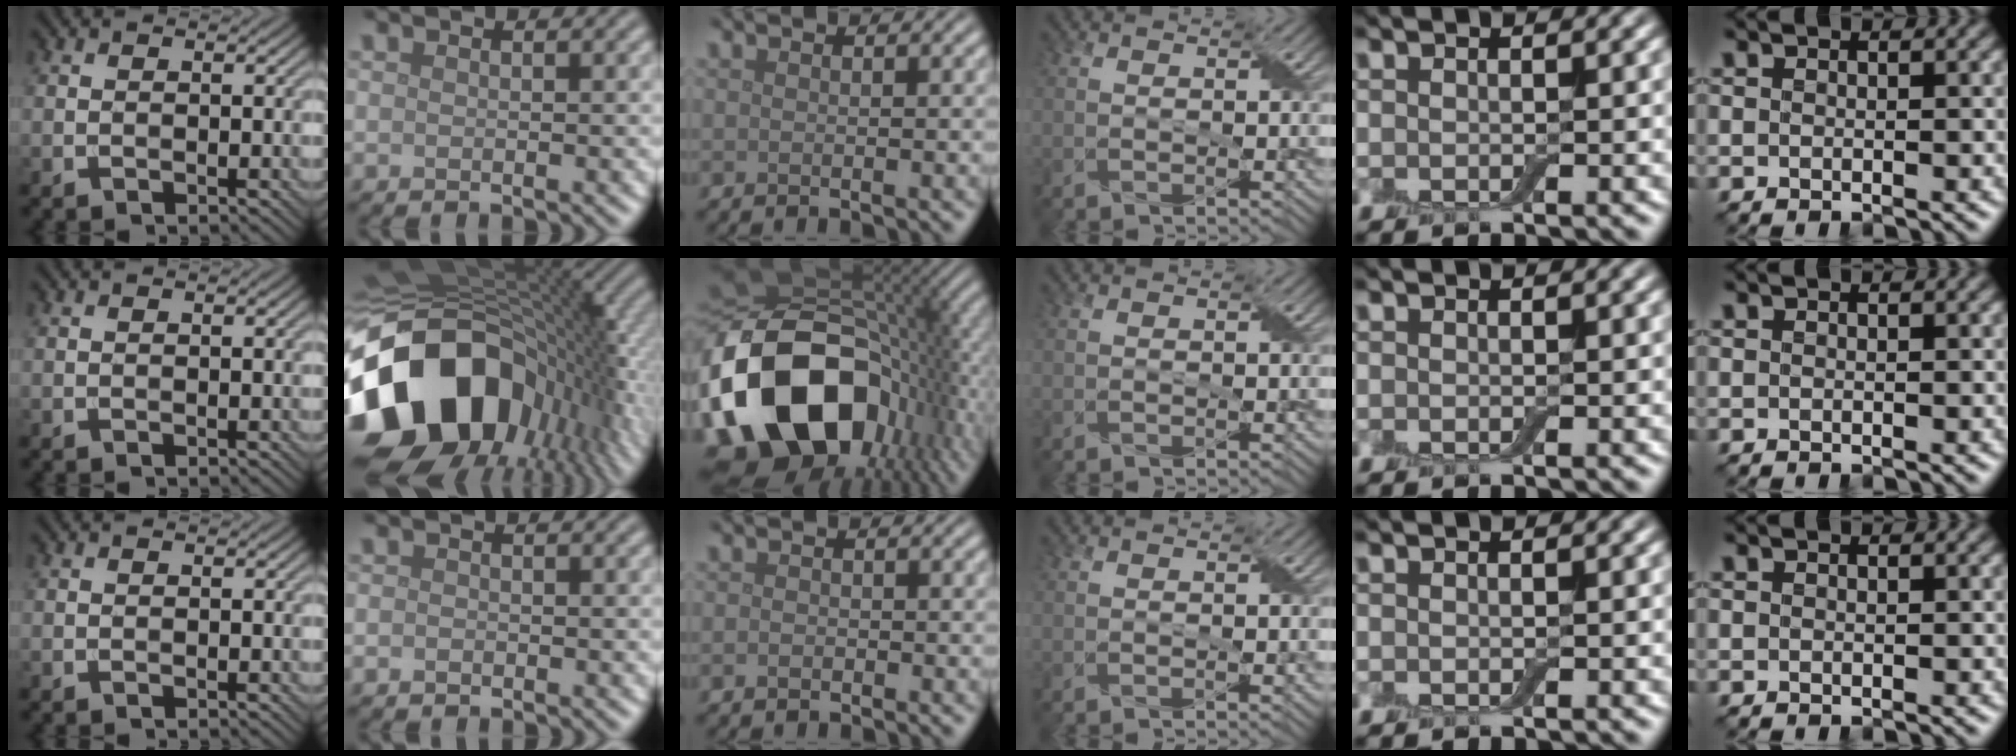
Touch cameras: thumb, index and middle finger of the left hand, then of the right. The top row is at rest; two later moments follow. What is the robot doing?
{"motion": "fold", "object": "aluminum foil"}